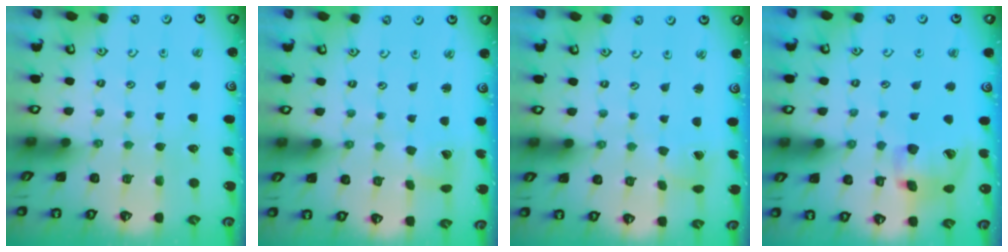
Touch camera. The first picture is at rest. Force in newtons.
{"total": 4.9, "press": 4.9, "slide": 0.6}
{"total": 1.6, "press": 1.6, "slide": 0.1}
{"total": 16.5, "press": 16.3, "slide": 2.5}